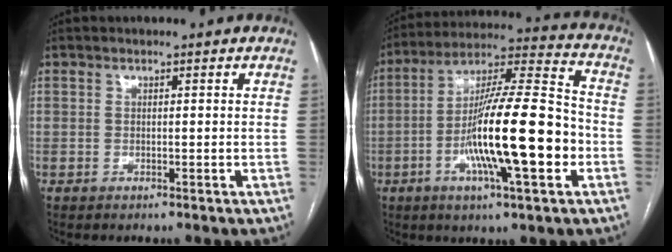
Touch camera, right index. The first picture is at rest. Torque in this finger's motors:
{"motor_torque": [0.85, -0.27, 1.05, 0.21]}